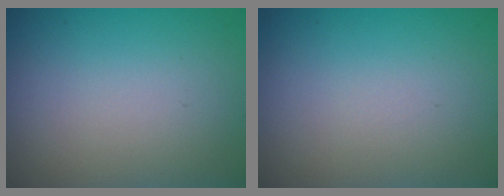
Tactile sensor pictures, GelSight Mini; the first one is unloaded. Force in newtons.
{"total": 0.0}